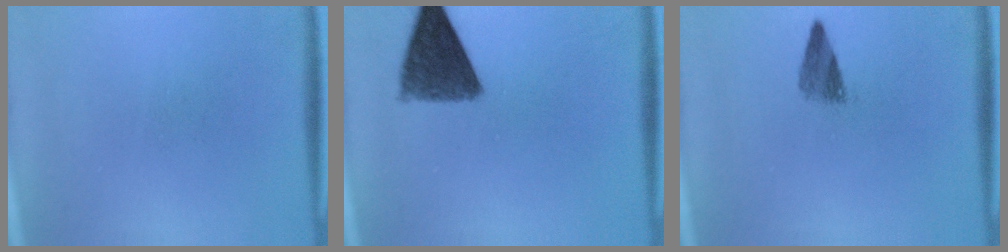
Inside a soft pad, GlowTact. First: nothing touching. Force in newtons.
{"total": 9.7}
{"total": 2.9}